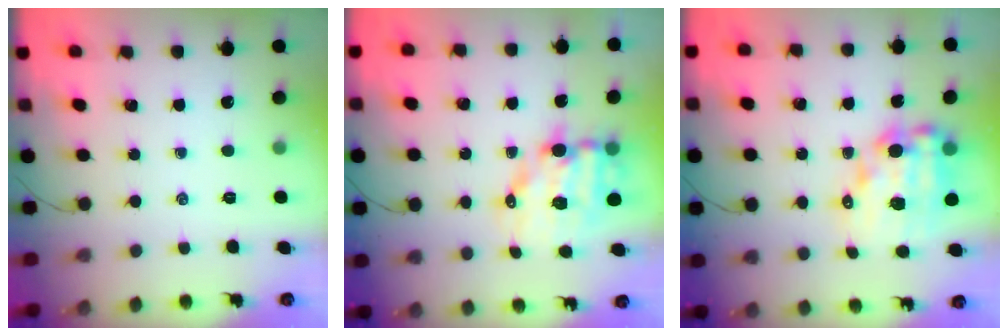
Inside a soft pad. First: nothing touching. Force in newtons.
{"total": 11.5, "press": 11.2, "slide": 2.5}
{"total": 14.5, "press": 14.1, "slide": 3.3}